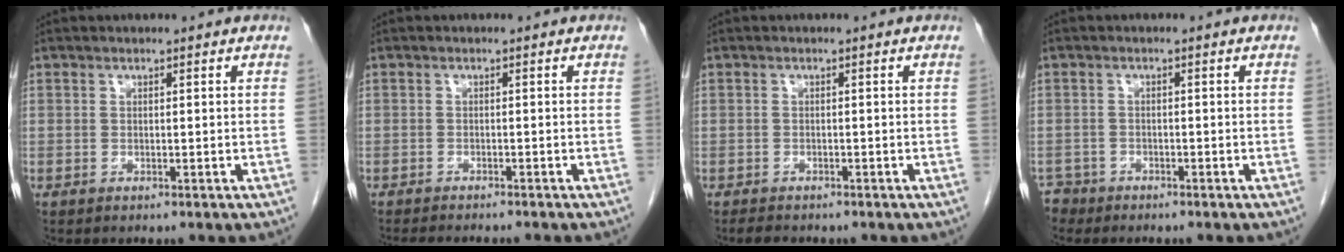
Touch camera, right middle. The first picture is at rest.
{"total": 7.6, "force": [-6.8, 1.2, 3.3], "torque": [-0.039, -0.009, -0.090]}
{"total": 2.0, "force": [-1.8, 0.8, 0.7], "torque": [-0.019, -0.006, -0.023]}
{"total": 2.2, "force": [-2.0, 0.9, -0.6], "torque": [0.008, -0.001, -0.037]}